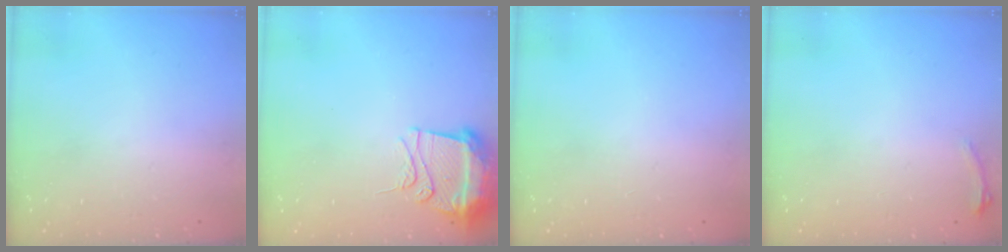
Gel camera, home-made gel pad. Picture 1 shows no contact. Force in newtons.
{"total": 10.8, "press": 10.7, "slide": 1.1}
{"total": 0.0}
{"total": 5.0, "press": 4.7, "slide": 1.9}